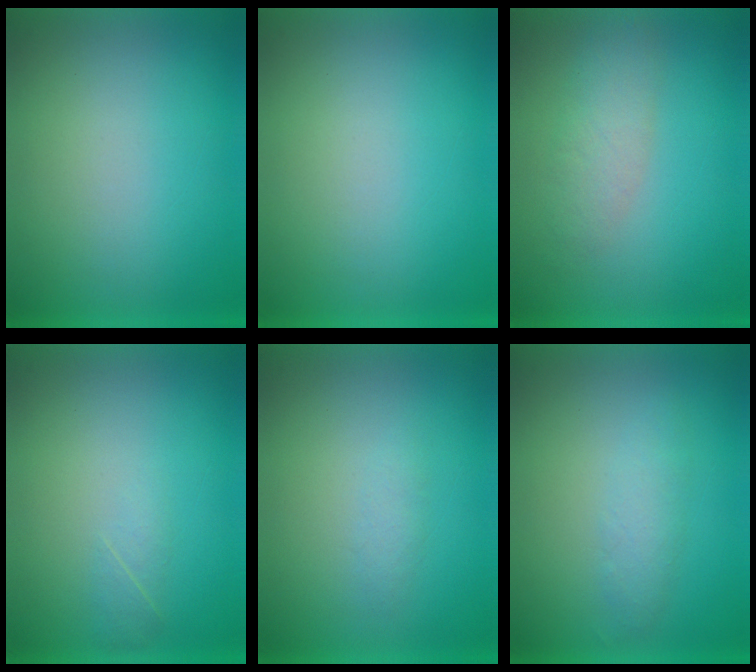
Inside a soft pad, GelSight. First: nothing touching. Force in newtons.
{"total": 0.0}
{"total": 2.9}
{"total": 1.6}
{"total": 1.5}
{"total": 2.5}